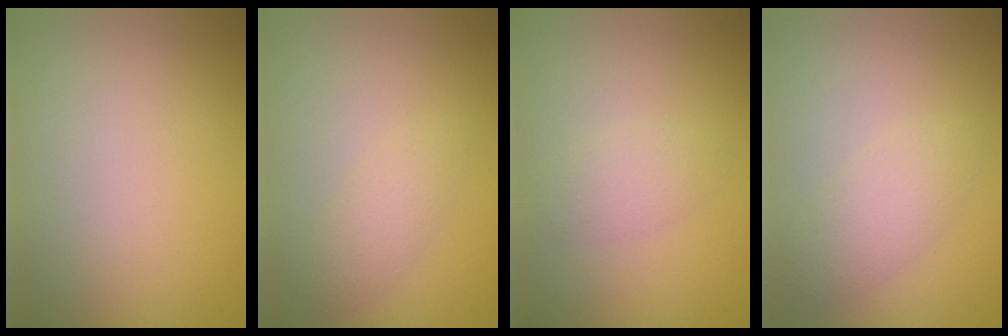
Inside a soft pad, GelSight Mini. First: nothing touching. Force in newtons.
{"total": 1.8, "press": 1.8, "slide": 0.1}
{"total": 1.7, "press": 1.7, "slide": 0.0}
{"total": 2.4, "press": 2.4, "slide": 0.0}